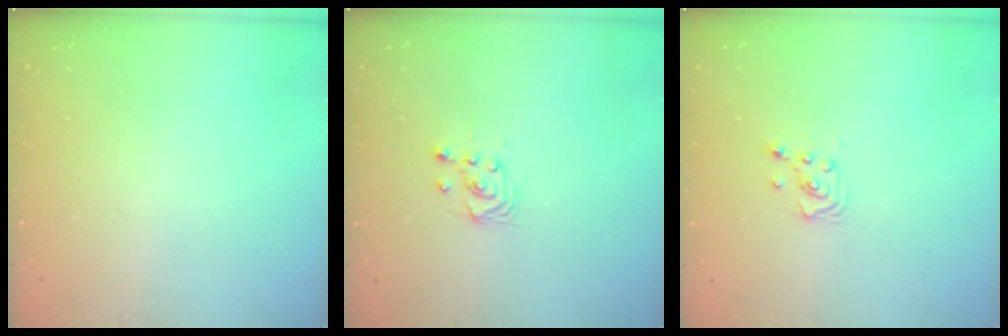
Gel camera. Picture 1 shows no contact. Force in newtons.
{"total": 3.2, "press": 2.9, "slide": 1.4}
{"total": 2.2, "press": 2.2, "slide": 0.3}